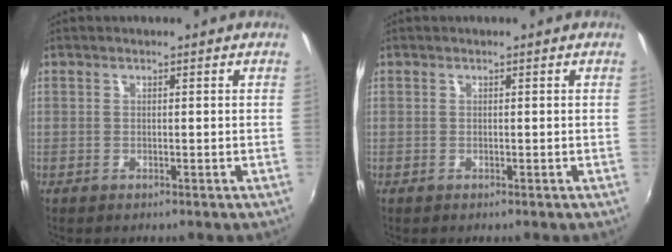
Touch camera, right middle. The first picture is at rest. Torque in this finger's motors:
{"motor_torque": [0.00, 0.00, 0.00, 0.00]}